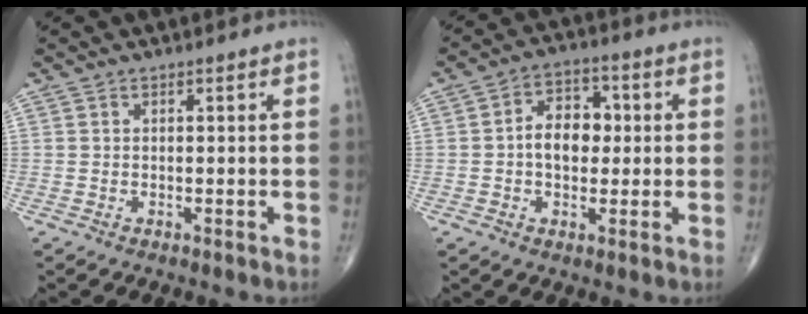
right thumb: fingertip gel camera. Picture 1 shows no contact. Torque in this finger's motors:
{"motor_torque": [0.15, 0.29, 0.77, 0.13, 0.05]}